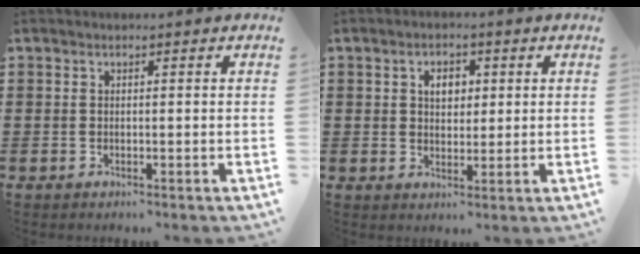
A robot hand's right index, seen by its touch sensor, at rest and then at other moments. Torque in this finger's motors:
{"motor_torque": [0.59, 0.15, 0.17, 0.07]}